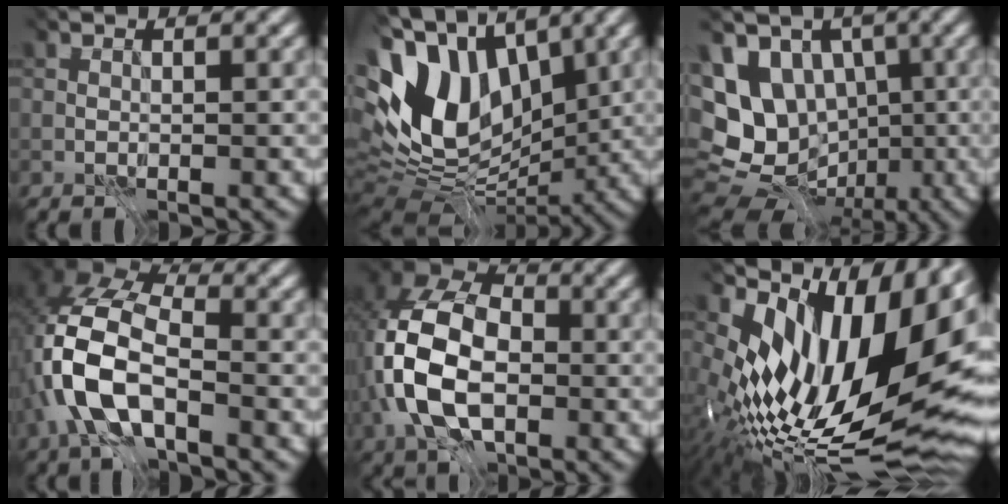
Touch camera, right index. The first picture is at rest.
{"total": 10.9, "force": [-0.4, 7.2, 8.1], "torque": [-0.171, -0.008, 0.009]}
{"total": 8.4, "force": [-1.9, 6.9, 4.4], "torque": [-0.065, -0.019, -0.011]}
{"total": 9.3, "force": [-4.1, 4.0, 7.3], "torque": [-0.182, -0.006, -0.069]}
{"total": 9.8, "force": [-3.1, 5.6, 7.4], "torque": [-0.175, -0.016, -0.044]}
{"total": 15.3, "force": [0.9, 8.0, 13.0], "torque": [-0.211, 0.001, 0.041]}